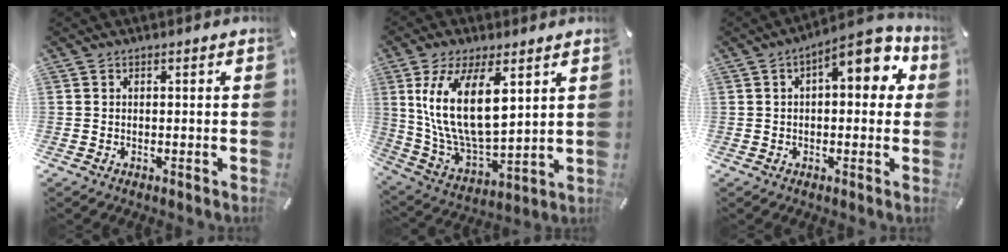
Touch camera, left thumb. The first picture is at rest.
{"total": 17.3, "force": [6.1, 8.2, 13.9], "torque": [-0.289, -0.025, 0.102]}
{"total": 10.1, "force": [3.6, 4.5, 8.3], "torque": [-0.106, -0.019, 0.053]}